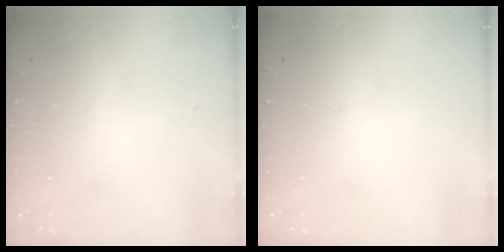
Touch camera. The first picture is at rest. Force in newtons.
{"total": 0.0}